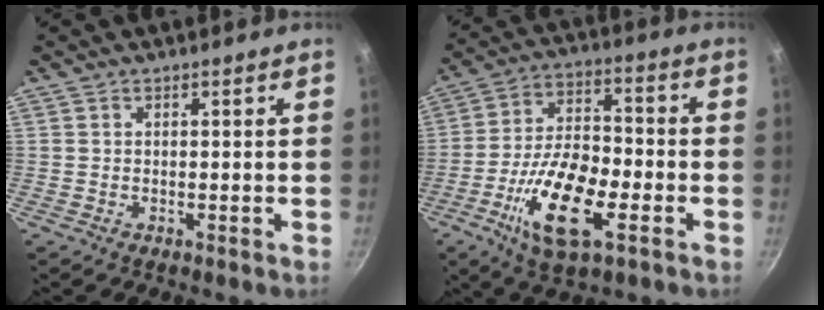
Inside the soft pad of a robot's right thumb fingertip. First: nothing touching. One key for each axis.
{"total": 16.8, "fx": -6.3, "fy": 7.3, "fz": 13.7, "tx": -0.246, "ty": 0.027, "tz": -0.118}